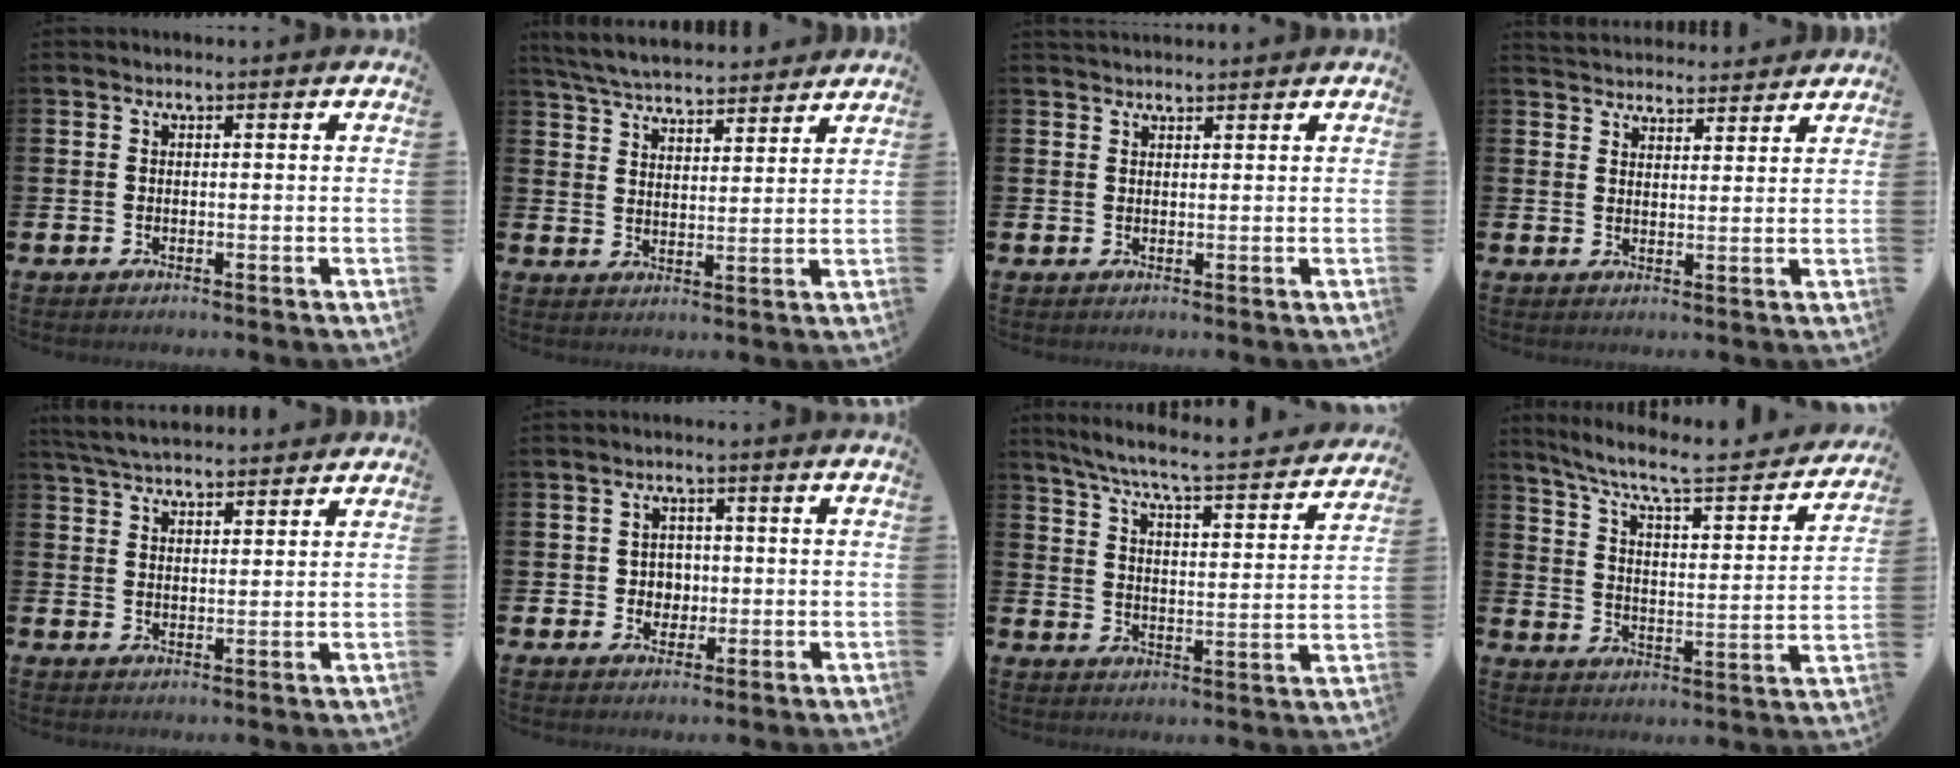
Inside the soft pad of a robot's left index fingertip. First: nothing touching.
{"total": 5.9, "force": [5.8, 0.7, 0.9], "torque": [-0.041, -0.033, 0.103]}
{"total": 1.6, "force": [1.6, 0.3, 0.1], "torque": [0.009, -0.005, 0.026]}
{"total": 3.8, "force": [3.7, 0.8, -0.4], "torque": [0.001, -0.024, 0.068]}
{"total": 4.9, "force": [4.7, 0.6, 0.9], "torque": [-0.033, -0.020, 0.087]}
{"total": 2.7, "force": [0.2, 2.6, 0.8], "torque": [-0.002, 0.001, -0.005]}
{"total": 6.3, "force": [5.6, 0.3, 2.8], "torque": [-0.080, -0.047, 0.088]}
{"total": 7.3, "force": [6.1, 1.3, 3.7], "torque": [-0.092, -0.046, 0.095]}